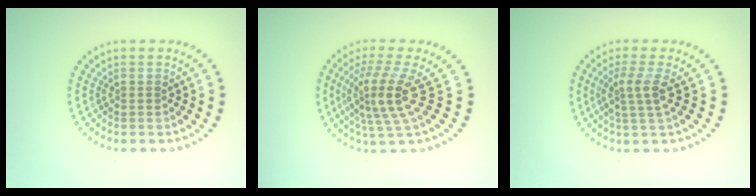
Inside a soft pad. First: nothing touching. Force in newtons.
{"total": 4.4, "press": 3.2, "slide": 3.0}
{"total": 2.7, "press": 1.9, "slide": 1.8}